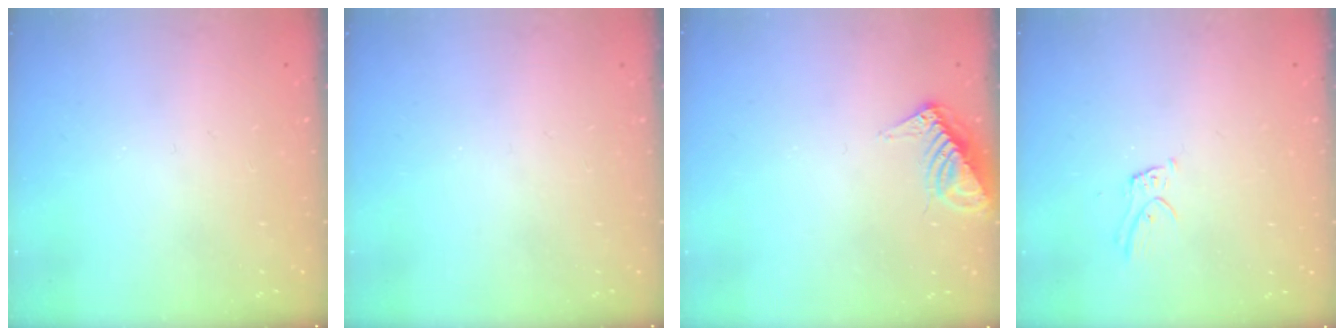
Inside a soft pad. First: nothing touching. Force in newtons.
{"total": 0.0}
{"total": 7.9, "press": 7.9, "slide": 0.6}
{"total": 5.2, "press": 5.2, "slide": 0.5}